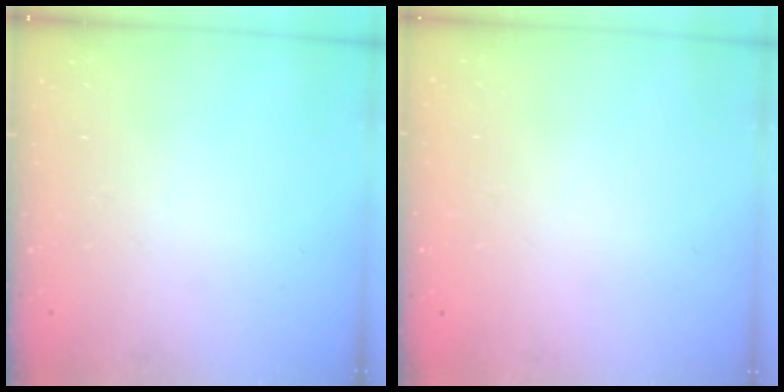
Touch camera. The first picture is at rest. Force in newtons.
{"total": 1.8, "press": 1.8, "slide": 0.2}